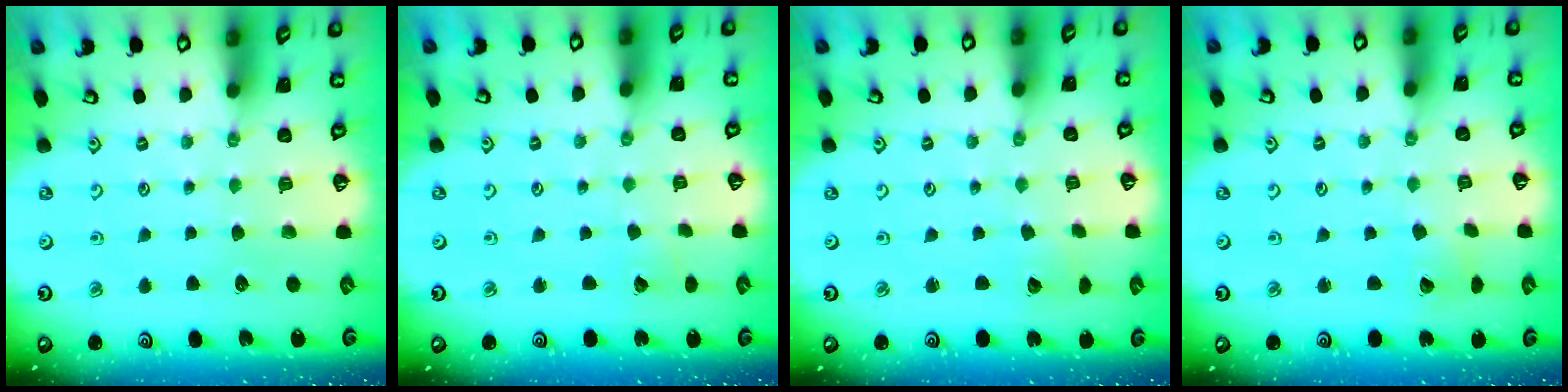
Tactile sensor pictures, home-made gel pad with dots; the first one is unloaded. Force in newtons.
{"total": 2.7, "press": 2.6, "slide": 0.3}
{"total": 1.2, "press": 1.2, "slide": 0.1}
{"total": 2.6, "press": 2.6, "slide": 0.3}